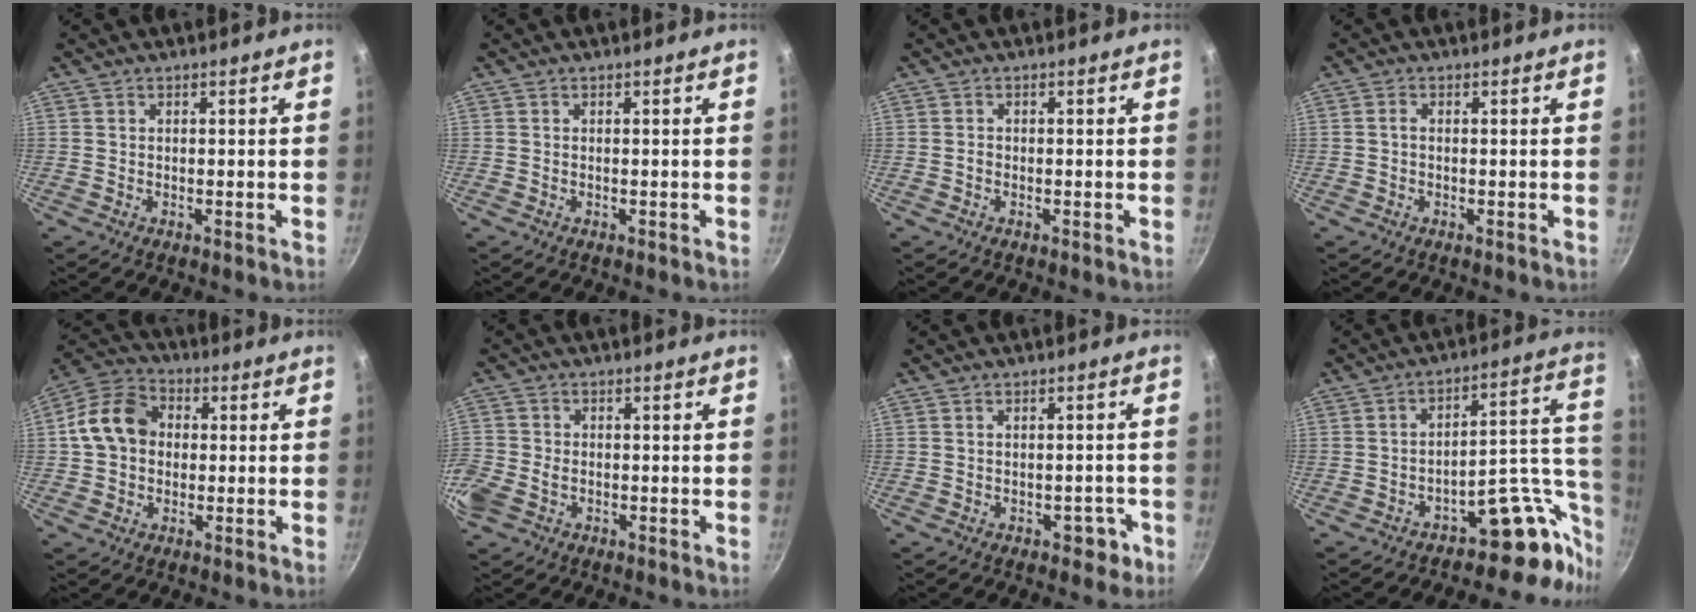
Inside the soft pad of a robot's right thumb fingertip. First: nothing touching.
{"total": 0.0}
{"total": 0.6, "force": [-0.3, 0.4, 0.2], "torque": [-0.003, 0.003, -0.007]}
{"total": 1.0, "force": [-0.1, 0.6, 0.8], "torque": [-0.014, 0.005, -0.002]}
{"total": 11.1, "force": [0.6, 8.8, 6.7], "torque": [-0.094, 0.025, -0.008]}
{"total": 9.4, "force": [-3.1, 7.3, 5.1], "torque": [-0.136, 0.007, -0.068]}
{"total": 3.4, "force": [-1.7, 2.2, 2.0], "torque": [-0.004, 0.023, -0.007]}
{"total": 15.2, "force": [-7.5, 9.6, 9.1], "torque": [-0.037, 0.074, -0.107]}